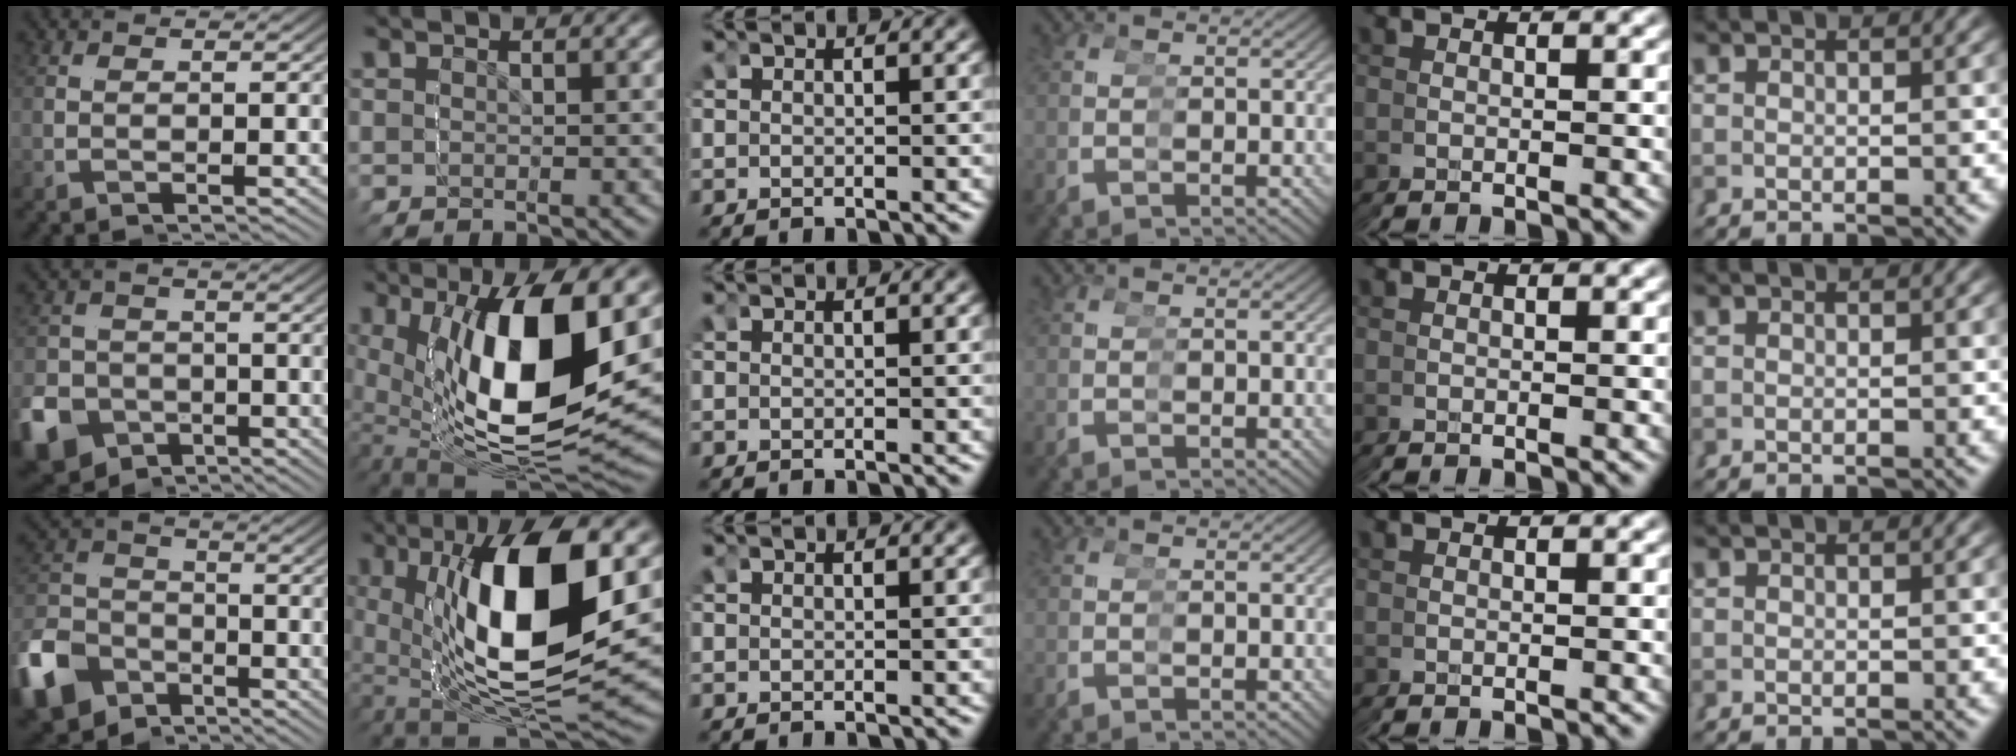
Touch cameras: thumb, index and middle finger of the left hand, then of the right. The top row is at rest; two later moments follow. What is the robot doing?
{"motion": "grasp_and_lifting", "object": "markers"}